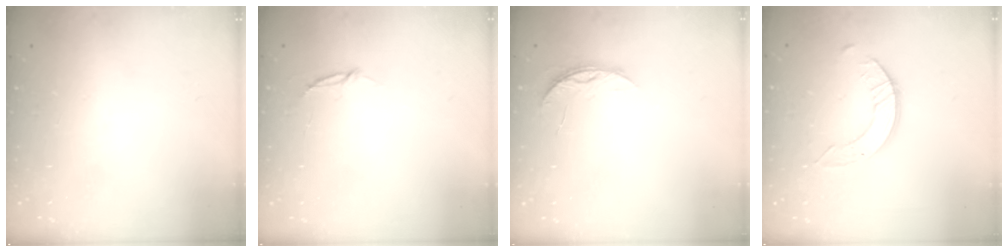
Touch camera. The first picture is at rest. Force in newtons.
{"total": 2.8, "press": 2.8, "slide": 0.3}
{"total": 4.5, "press": 4.5, "slide": 0.4}
{"total": 5.0, "press": 5.0, "slide": 0.4}